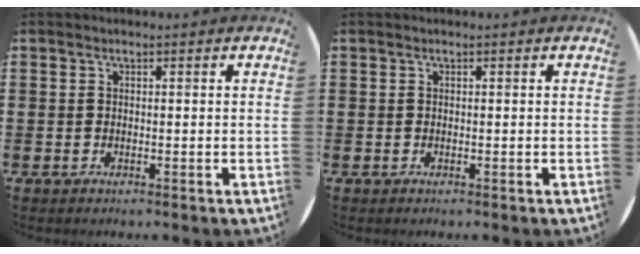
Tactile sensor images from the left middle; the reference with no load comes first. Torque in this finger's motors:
{"motor_torque": [-0.01, 0.00, 0.00, 0.00]}